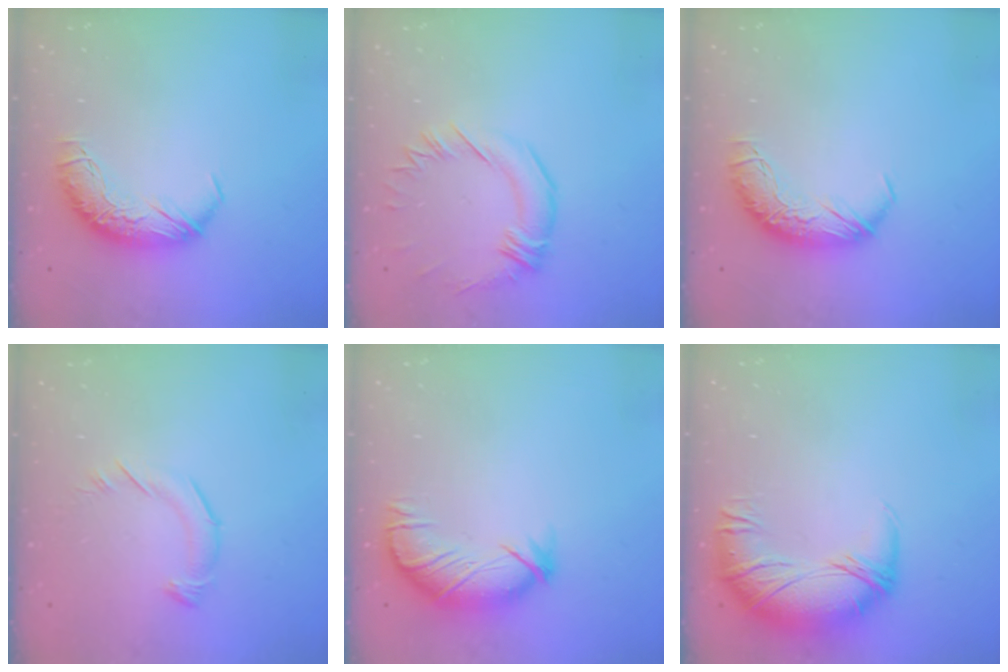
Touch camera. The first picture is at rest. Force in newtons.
{"total": 0.9, "press": 0.1, "slide": 0.9}
{"total": 0.0}
{"total": 4.5, "press": 4.5, "slide": 0.6}
{"total": 3.9, "press": 3.4, "slide": 2.1}
{"total": 2.8, "press": 1.4, "slide": 2.5}